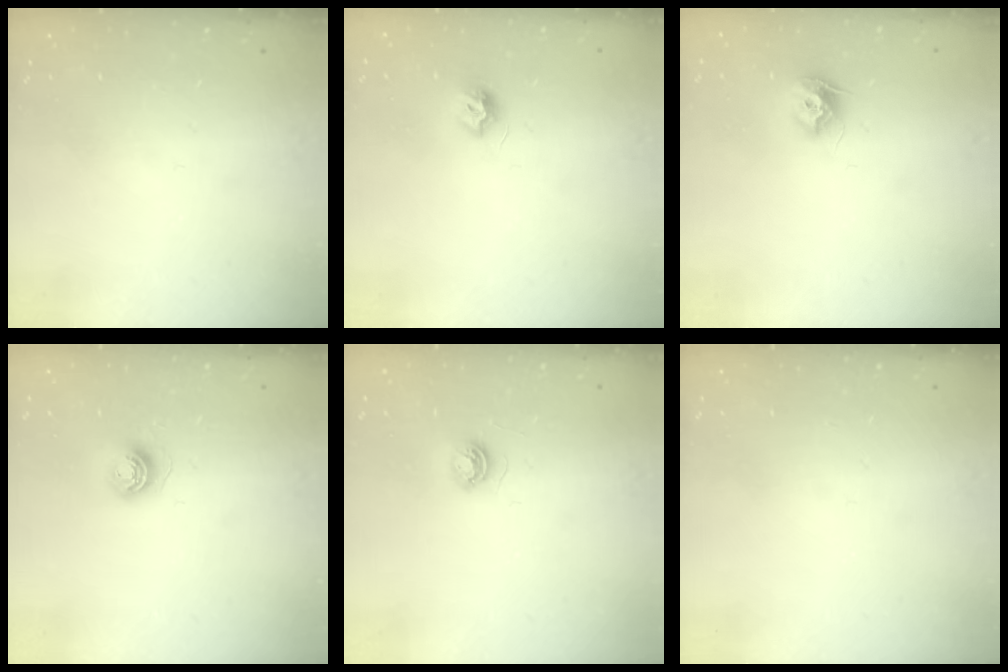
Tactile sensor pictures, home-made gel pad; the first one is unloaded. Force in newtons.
{"total": 7.4, "press": 7.4, "slide": 0.5}
{"total": 8.3, "press": 8.3, "slide": 0.5}
{"total": 5.5, "press": 5.5, "slide": 0.4}
{"total": 4.0, "press": 4.0, "slide": 0.5}
{"total": 0.0}